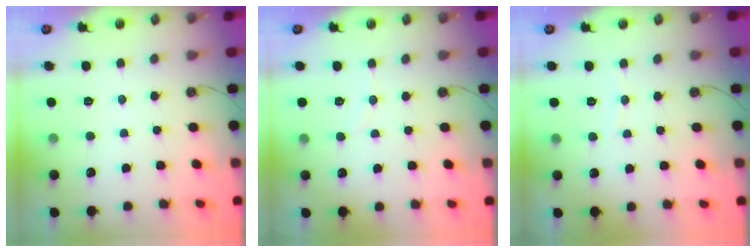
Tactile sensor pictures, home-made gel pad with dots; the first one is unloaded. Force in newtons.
{"total": 2.7, "press": 2.6, "slide": 0.7}
{"total": 2.4, "press": 2.4, "slide": 0.3}